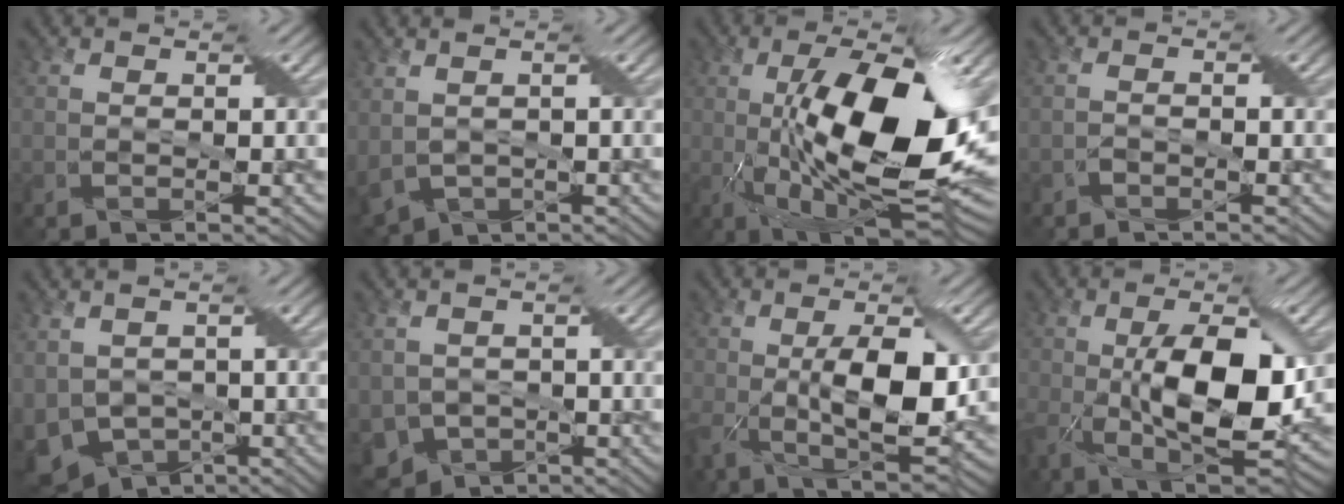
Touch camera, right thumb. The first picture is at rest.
{"total": 5.2, "force": [-1.0, 3.4, 3.8], "torque": [-0.114, -0.014, -0.014]}
{"total": 18.9, "force": [0.0, 7.7, 17.3], "torque": [-0.272, 0.002, -0.003]}
{"total": 1.0, "force": [-0.8, 0.2, 0.5], "torque": [-0.011, 0.006, -0.017]}
{"total": 7.5, "force": [-2.2, 5.4, 4.7], "torque": [-0.121, -0.021, -0.042]}
{"total": 5.5, "force": [-2.3, 4.3, 2.5], "torque": [-0.067, -0.018, -0.041]}
{"total": 10.3, "force": [-0.3, 4.3, 9.3], "torque": [-0.180, -0.016, 0.003]}
{"total": 13.2, "force": [-0.6, 6.1, 11.7], "torque": [-0.212, -0.016, -0.002]}